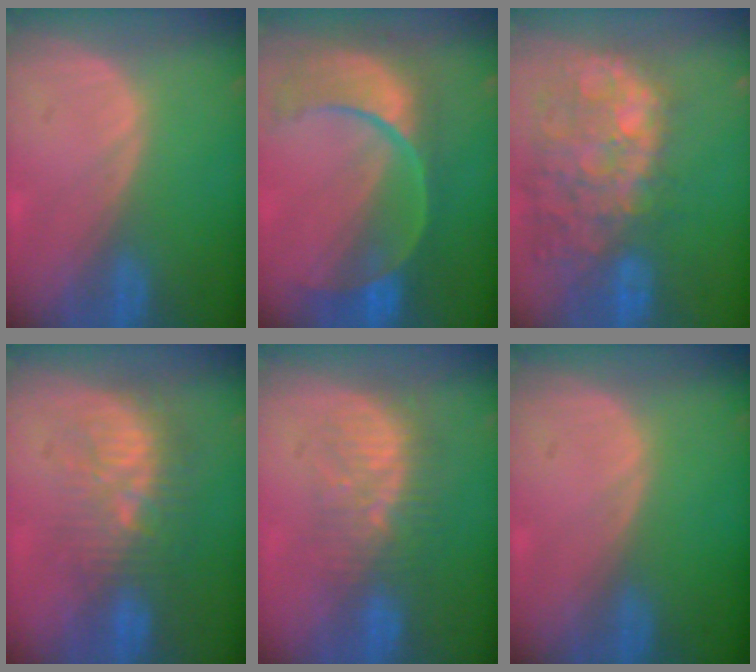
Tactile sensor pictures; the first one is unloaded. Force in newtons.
{"total": 11.2, "press": 9.3, "slide": 6.2}
{"total": 13.6, "press": 11.5, "slide": 7.2}
{"total": 9.1, "press": 8.7, "slide": 2.6}
{"total": 8.0, "press": 7.5, "slide": 2.5}
{"total": 0.0}